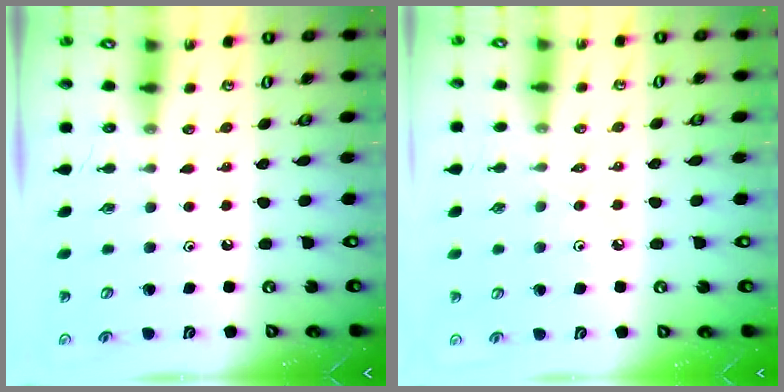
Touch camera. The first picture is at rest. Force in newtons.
{"total": 2.3, "press": 2.2, "slide": 0.5}